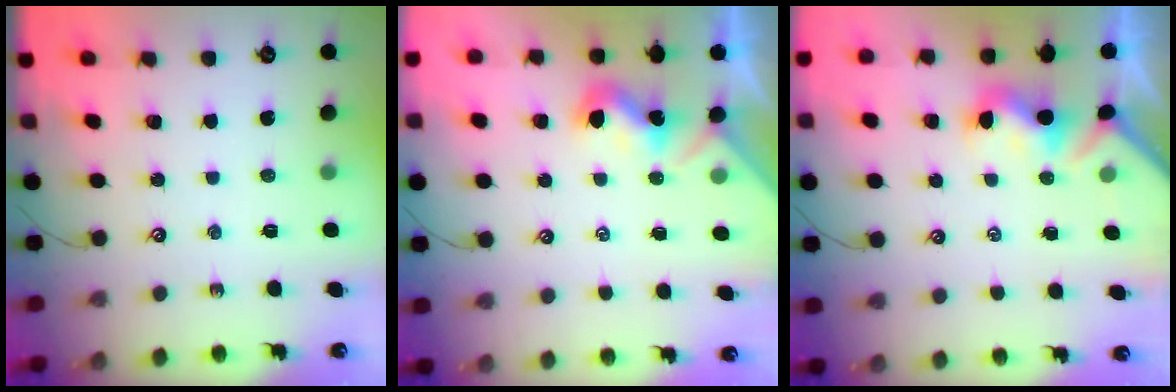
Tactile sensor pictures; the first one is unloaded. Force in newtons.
{"total": 1.3, "press": 1.3, "slide": 0.3}
{"total": 1.2, "press": 1.0, "slide": 0.7}